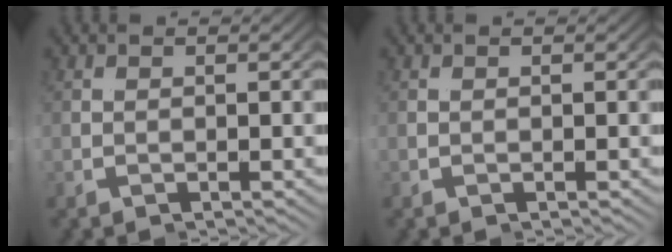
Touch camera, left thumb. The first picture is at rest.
{"total": 0.0}